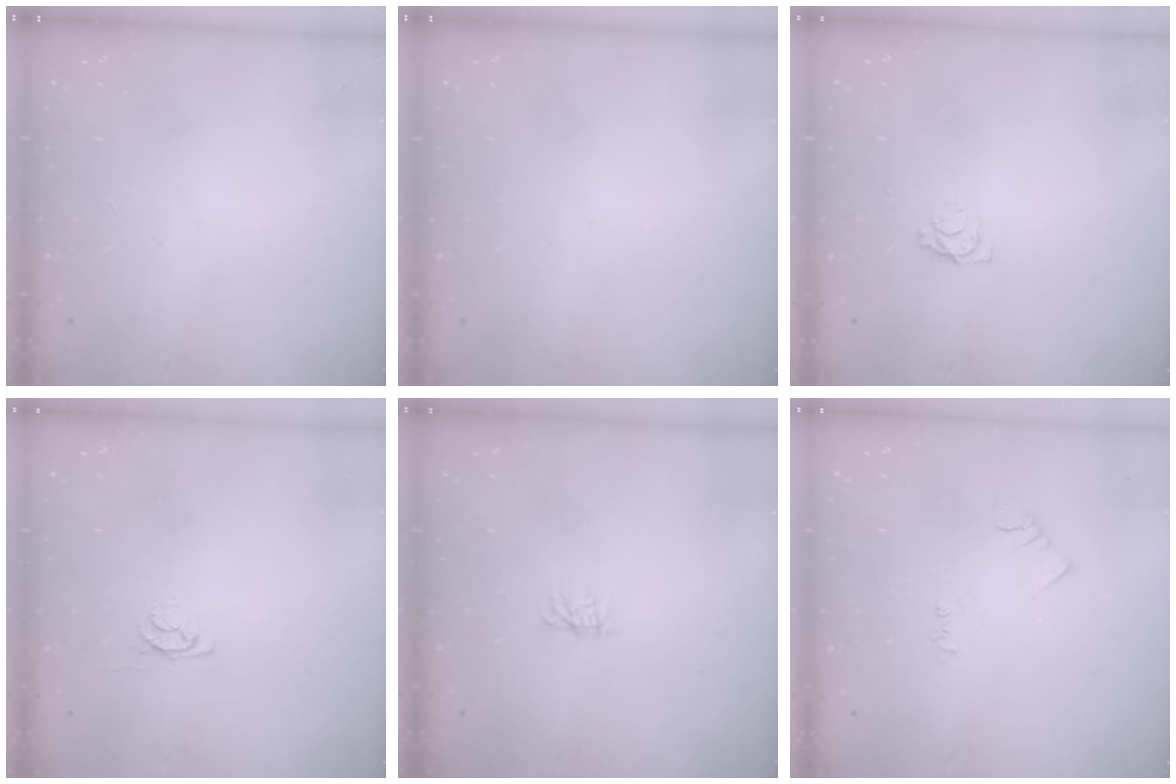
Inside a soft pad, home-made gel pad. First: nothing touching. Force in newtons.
{"total": 0.0}
{"total": 3.2, "press": 3.1, "slide": 0.3}
{"total": 3.1, "press": 3.0, "slide": 0.4}
{"total": 0.0}
{"total": 4.2, "press": 4.1, "slide": 0.6}